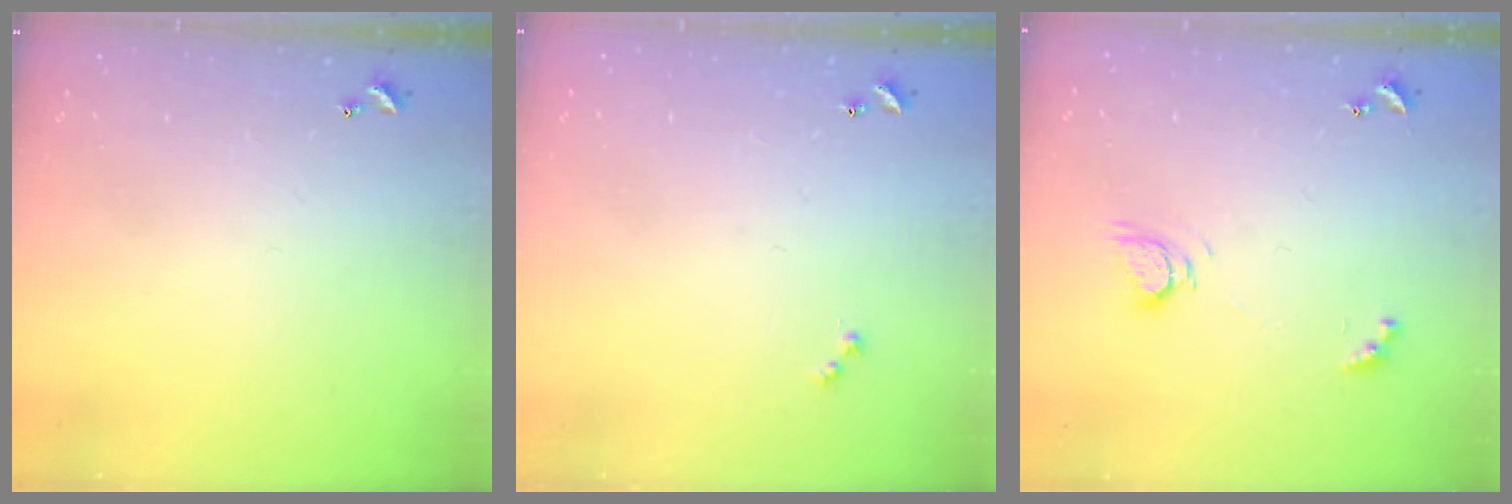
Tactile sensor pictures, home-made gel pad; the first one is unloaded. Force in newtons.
{"total": 0.0}
{"total": 4.7, "press": 4.7, "slide": 0.3}